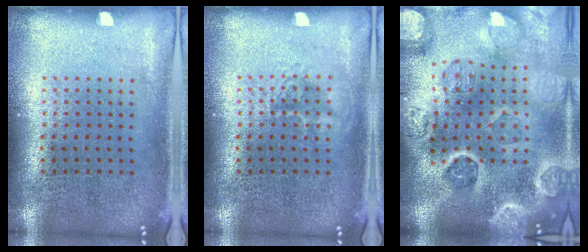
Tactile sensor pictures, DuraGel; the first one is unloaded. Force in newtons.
{"total": 1.7, "press": 1.6, "slide": 0.3}
{"total": 5.4, "press": 4.6, "slide": 2.8}